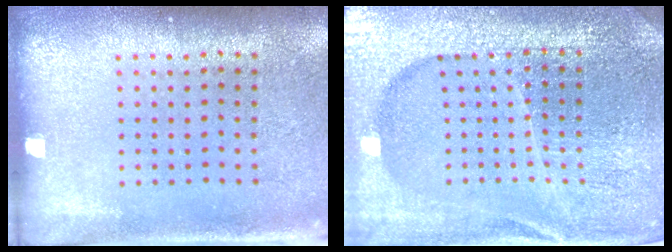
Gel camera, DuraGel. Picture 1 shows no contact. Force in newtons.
{"total": 5.2, "press": 4.8, "slide": 2.2}